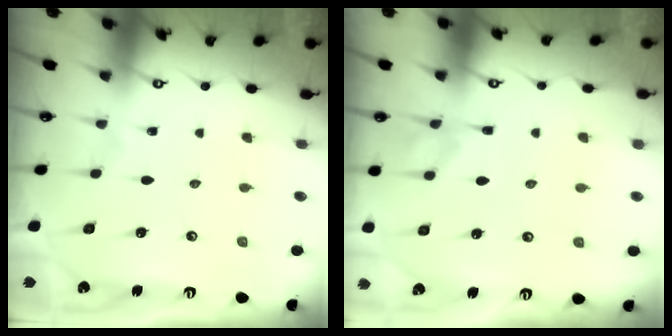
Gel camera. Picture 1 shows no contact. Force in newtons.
{"total": 1.1, "press": 0.3, "slide": 1.1}